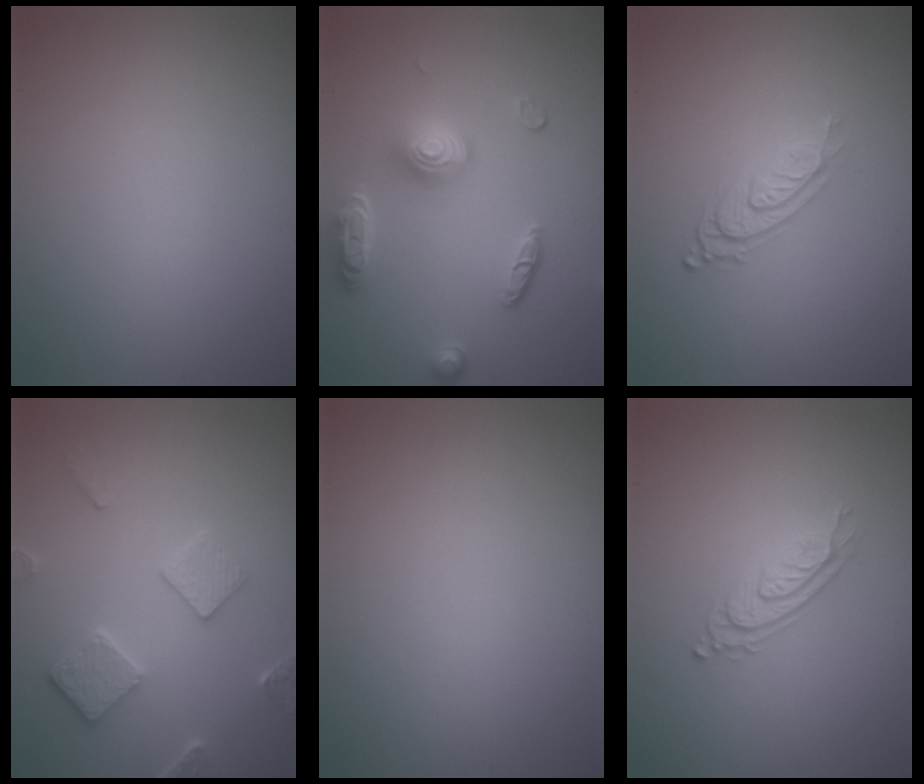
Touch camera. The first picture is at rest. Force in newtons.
{"total": 4.7, "press": 3.6, "slide": 2.9}
{"total": 2.9, "press": 1.9, "slide": 2.2}
{"total": 3.6, "press": 3.0, "slide": 2.0}
{"total": 0.0}
{"total": 2.7, "press": 2.0, "slide": 1.9}